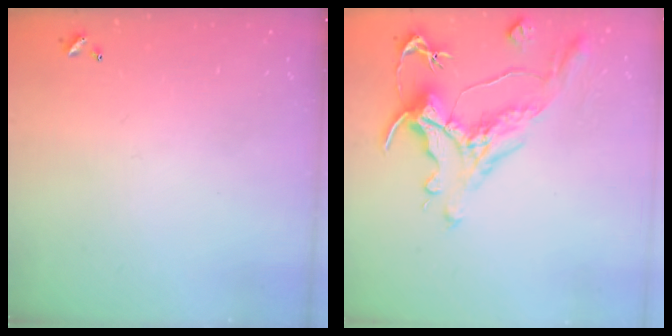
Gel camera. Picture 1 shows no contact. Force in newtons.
{"total": 2.2, "press": 1.7, "slide": 1.4}